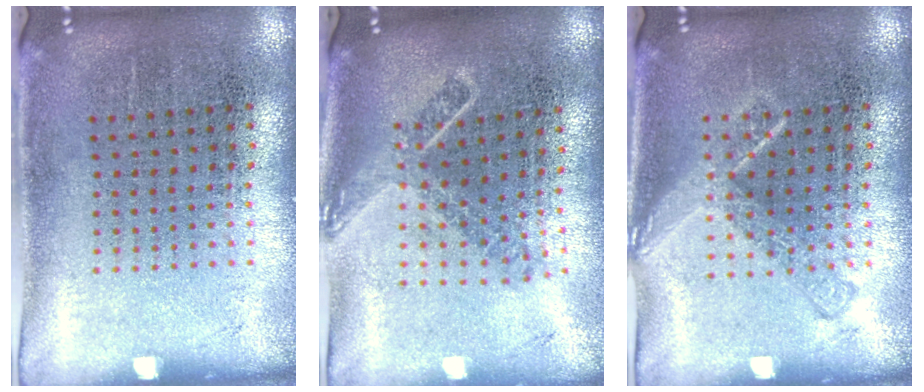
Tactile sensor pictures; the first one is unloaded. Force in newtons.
{"total": 1.8, "press": 1.3, "slide": 1.3}
{"total": 2.3, "press": 2.3, "slide": 0.4}